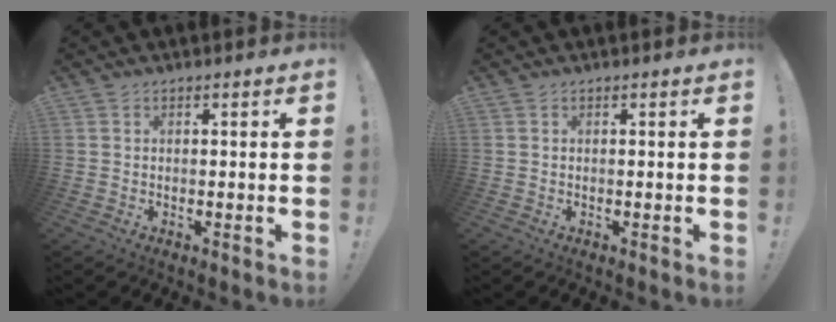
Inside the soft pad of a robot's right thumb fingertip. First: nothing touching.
{"total": 0.0}